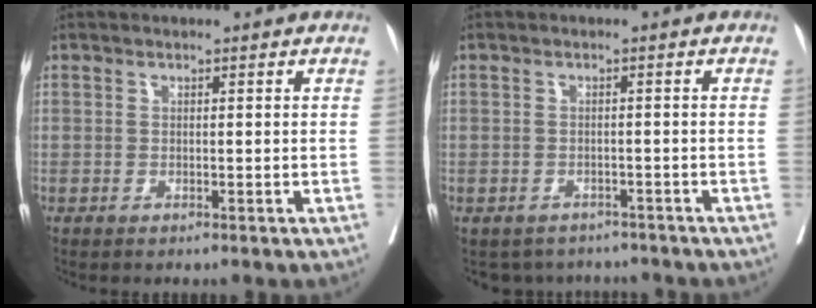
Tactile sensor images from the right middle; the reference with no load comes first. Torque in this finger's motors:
{"motor_torque": [-0.04, -0.08, 0.00, 0.00]}